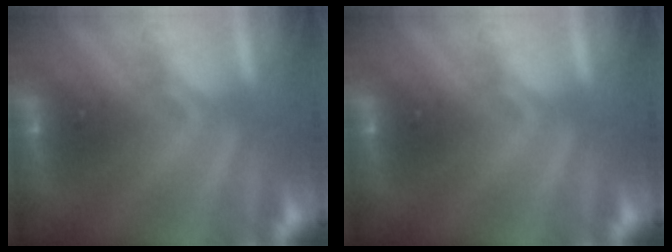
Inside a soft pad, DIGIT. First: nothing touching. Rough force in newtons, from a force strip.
{"total": 0.0}